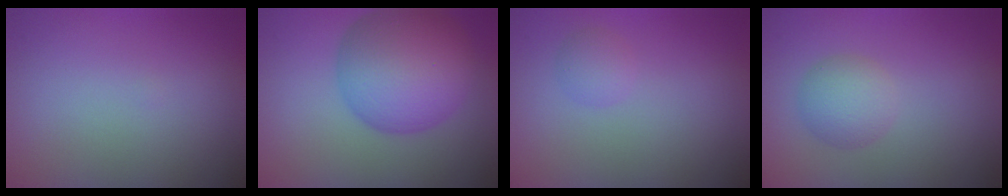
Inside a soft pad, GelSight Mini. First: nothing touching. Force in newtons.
{"total": 9.9, "press": 9.9, "slide": 0.2}
{"total": 1.3, "press": 1.3, "slide": 0.1}
{"total": 2.9, "press": 2.9, "slide": 0.0}